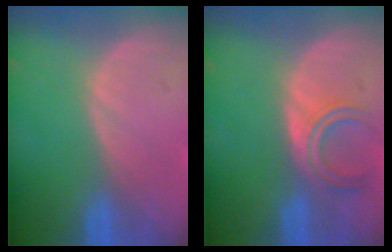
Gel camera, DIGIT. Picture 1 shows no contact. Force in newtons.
{"total": 4.4, "press": 4.1, "slide": 1.6}